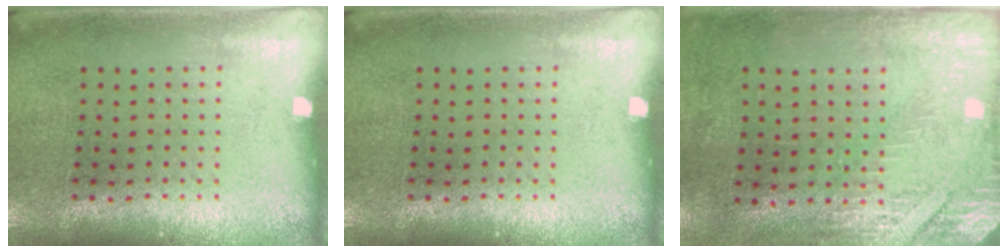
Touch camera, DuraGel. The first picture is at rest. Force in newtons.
{"total": 0.0}
{"total": 2.9, "press": 2.5, "slide": 1.5}